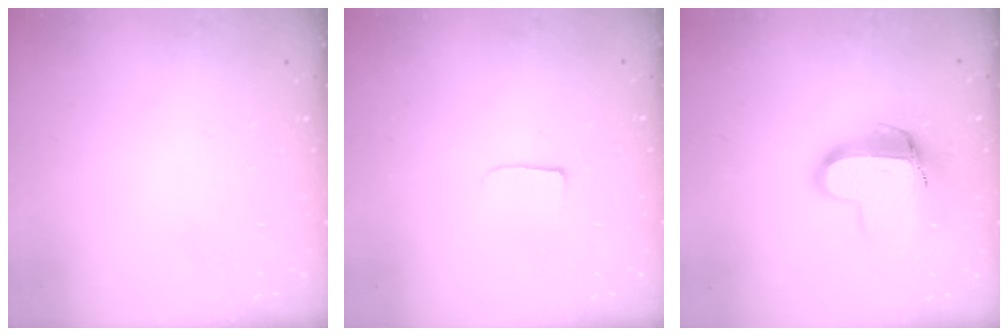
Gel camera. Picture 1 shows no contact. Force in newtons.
{"total": 5.0, "press": 4.9, "slide": 0.6}
{"total": 13.0, "press": 13.0, "slide": 1.2}